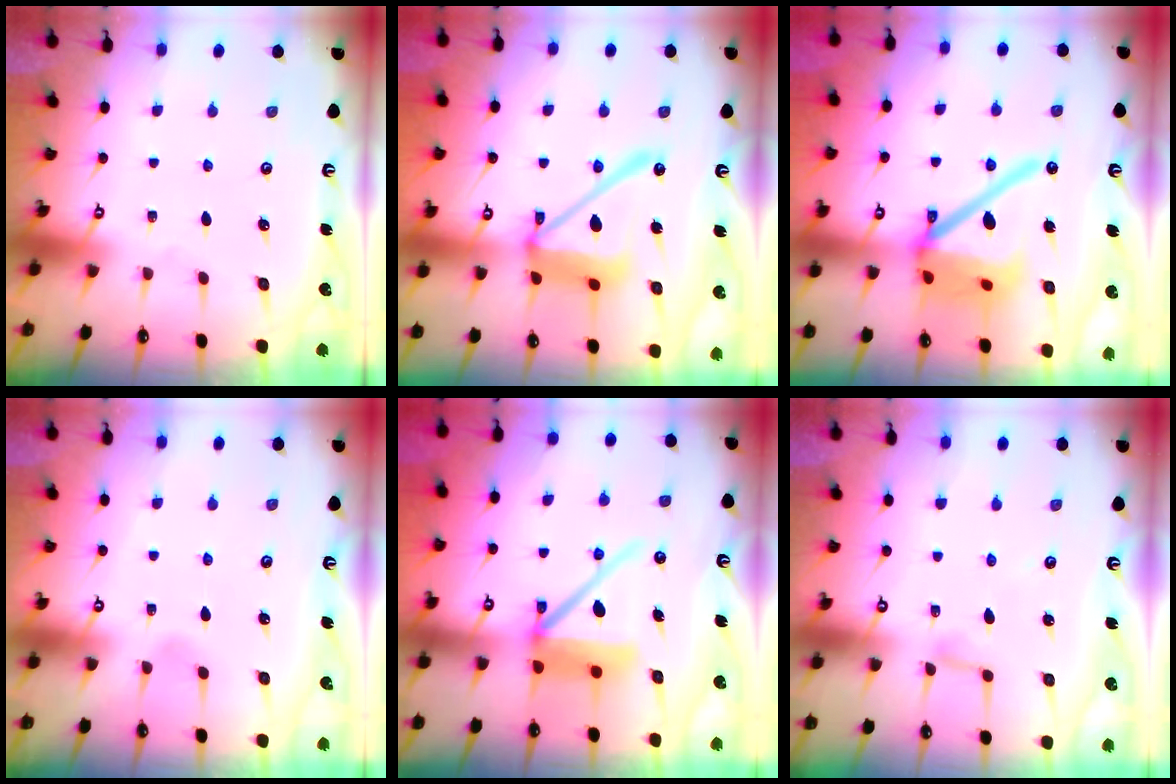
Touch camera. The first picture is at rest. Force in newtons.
{"total": 17.4, "press": 17.3, "slide": 1.7}
{"total": 19.3, "press": 19.1, "slide": 2.8}
{"total": 2.3, "press": 2.3, "slide": 0.3}
{"total": 13.1, "press": 13.0, "slide": 1.5}
{"total": 2.4, "press": 2.4, "slide": 0.2}